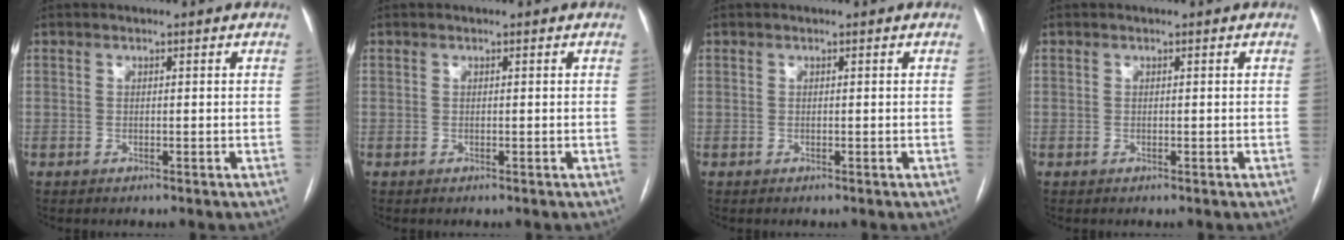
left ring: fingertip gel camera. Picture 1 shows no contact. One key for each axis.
{"total": 0.0}
{"total": 0.0}
{"total": 0.0}